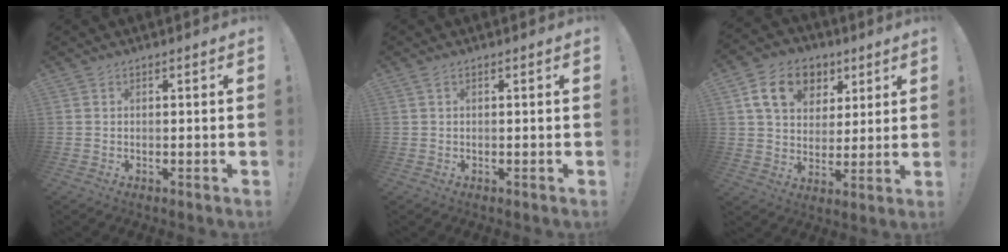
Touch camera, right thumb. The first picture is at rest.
{"total": 0.8, "force": [0.2, 0.1, 0.7], "torque": [-0.018, 0.001, 0.004]}
{"total": 15.1, "force": [6.7, 11.2, 7.6], "torque": [-0.114, -0.022, 0.128]}